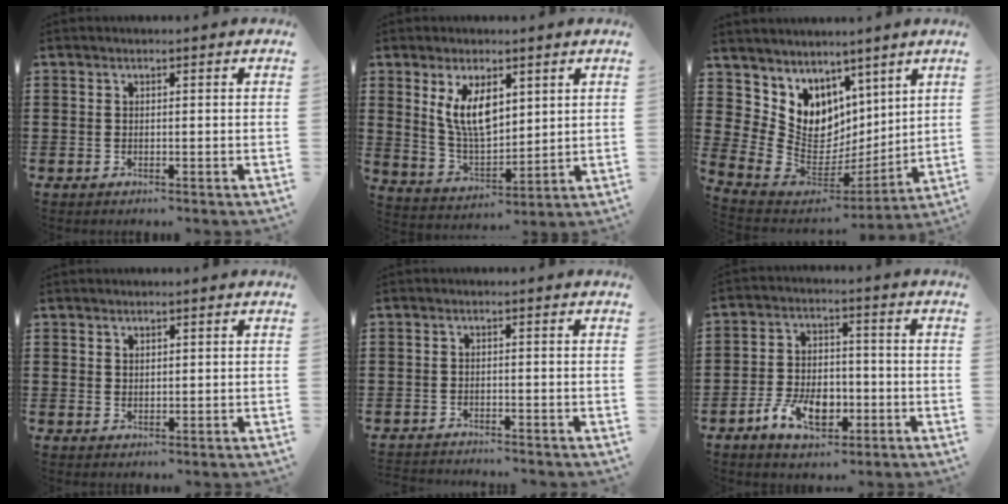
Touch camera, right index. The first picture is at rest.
{"total": 8.2, "force": [3.4, 3.8, 6.4], "torque": [-0.141, -0.002, 0.060]}
{"total": 8.2, "force": [3.5, 7.3, 0.4], "torque": [-0.060, -0.058, 0.075]}
{"total": 1.3, "force": [1.1, 0.6, 0.2], "torque": [-0.005, 0.002, 0.021]}
{"total": 1.7, "force": [-1.7, -0.1, -0.2], "torque": [-0.001, 0.001, -0.037]}
{"total": 7.7, "force": [-3.4, 4.6, 5.2], "torque": [-0.111, 0.008, -0.064]}